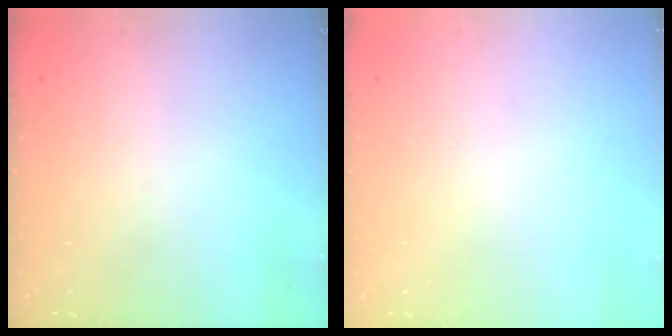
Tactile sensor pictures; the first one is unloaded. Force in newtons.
{"total": 0.0}